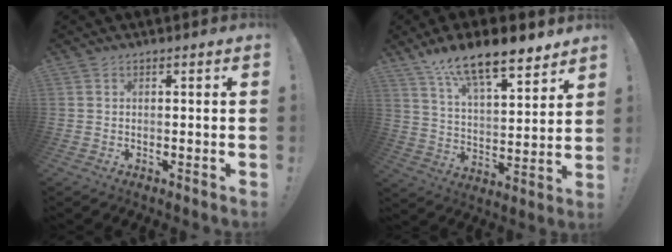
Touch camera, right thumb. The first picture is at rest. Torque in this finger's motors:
{"motor_torque": [0.28, 0.52, 0.61, 0.39, 0.25]}